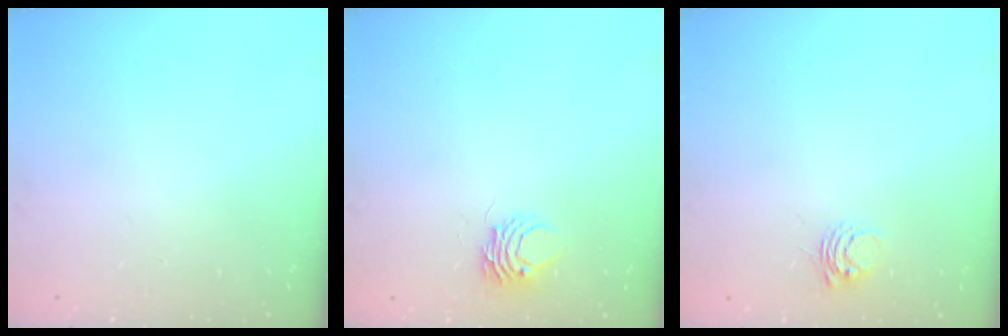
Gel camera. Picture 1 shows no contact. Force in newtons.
{"total": 4.9, "press": 4.9, "slide": 0.3}
{"total": 3.8, "press": 3.8, "slide": 0.4}